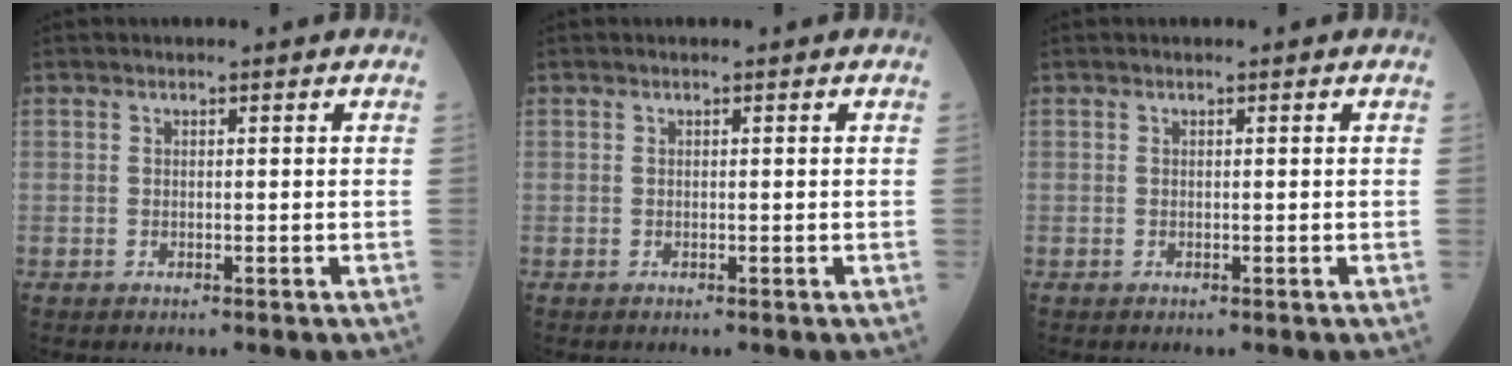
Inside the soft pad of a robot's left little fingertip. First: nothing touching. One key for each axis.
{"total": 0.0}
{"total": 0.0}